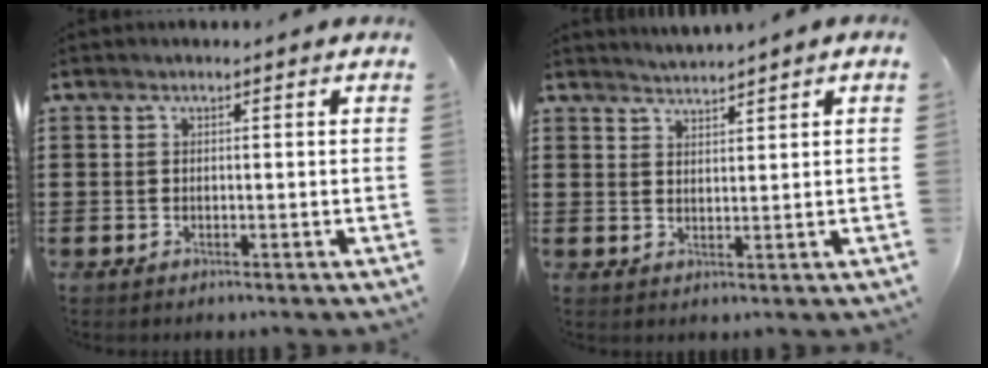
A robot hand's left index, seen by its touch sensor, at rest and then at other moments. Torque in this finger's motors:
{"motor_torque": [-0.14, 0.16, 0.09, 0.05]}